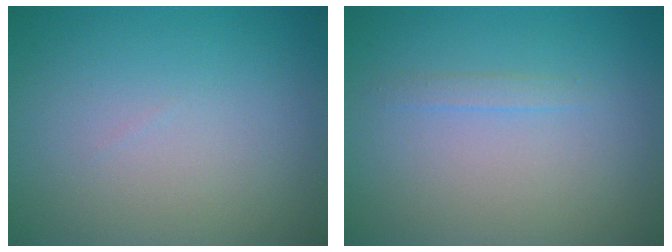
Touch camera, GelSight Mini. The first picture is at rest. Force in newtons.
{"total": 0.8, "press": 0.8, "slide": 0.0}